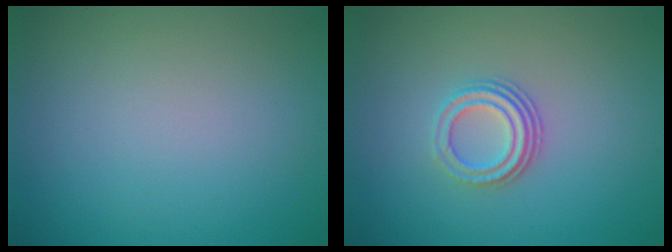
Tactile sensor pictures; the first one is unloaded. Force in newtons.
{"total": 3.0, "press": 2.2, "slide": 2.0}